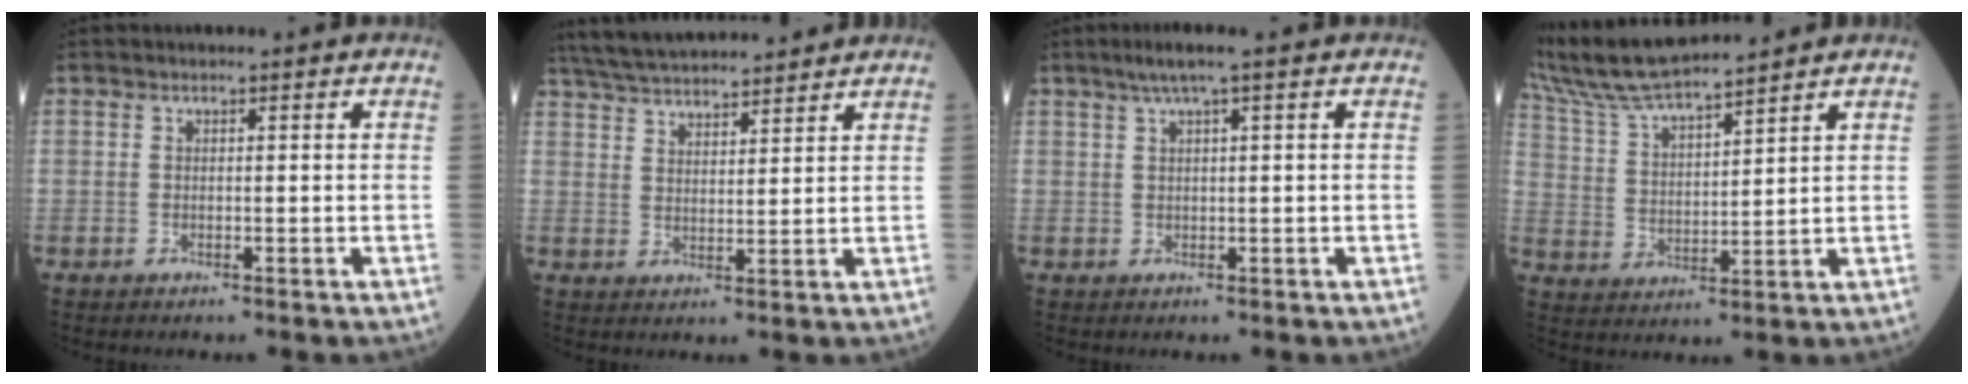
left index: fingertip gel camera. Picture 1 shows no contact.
{"total": 14.6, "force": [13.4, 2.2, 5.1], "torque": [-0.094, 0.040, 0.217]}
{"total": 3.6, "force": [2.3, -0.4, 2.8], "torque": [-0.057, 0.014, 0.044]}
{"total": 12.2, "force": [11.2, 0.4, 4.7], "torque": [-0.099, 0.025, 0.220]}